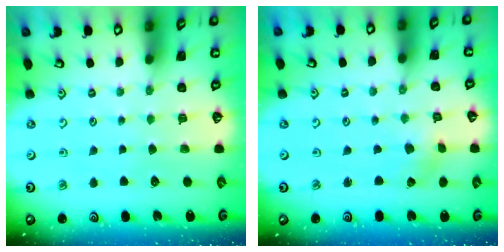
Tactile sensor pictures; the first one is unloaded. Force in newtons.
{"total": 0.0}